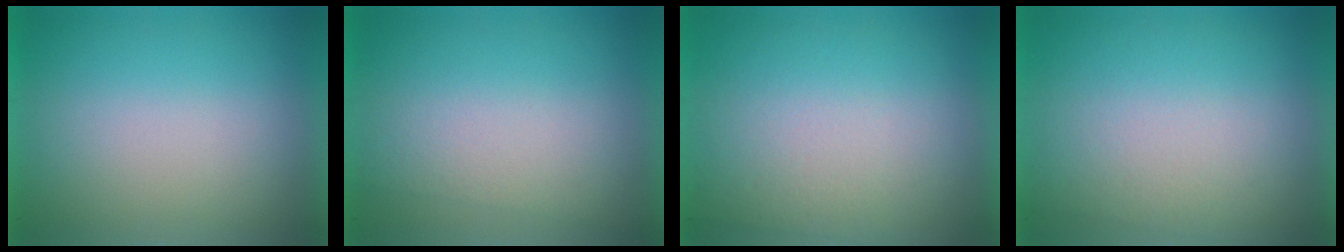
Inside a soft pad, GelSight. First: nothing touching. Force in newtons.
{"total": 2.0}
{"total": 2.8}
{"total": 2.6}